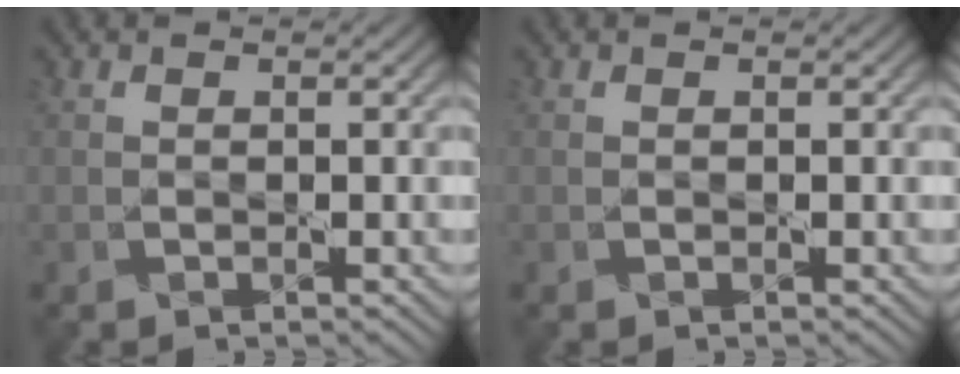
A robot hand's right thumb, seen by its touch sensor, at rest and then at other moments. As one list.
[{"total": 0.0}]